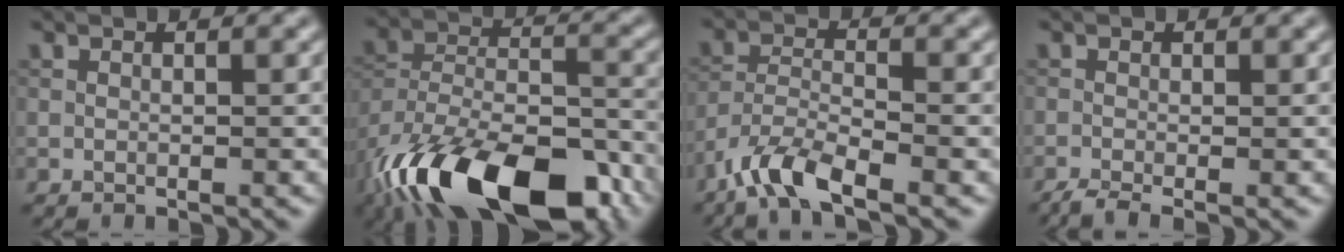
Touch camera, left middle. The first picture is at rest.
{"total": 16.9, "force": [-12.1, 6.6, 9.8], "torque": [-0.195, -0.022, -0.189]}
{"total": 5.1, "force": [-3.9, 1.1, 3.1], "torque": [-0.061, -0.005, -0.084]}
{"total": 1.8, "force": [-1.2, 0.4, 1.3], "torque": [-0.026, -0.004, -0.031]}